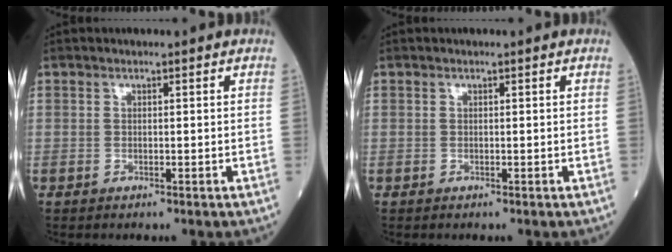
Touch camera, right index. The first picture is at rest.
{"total": 0.0}